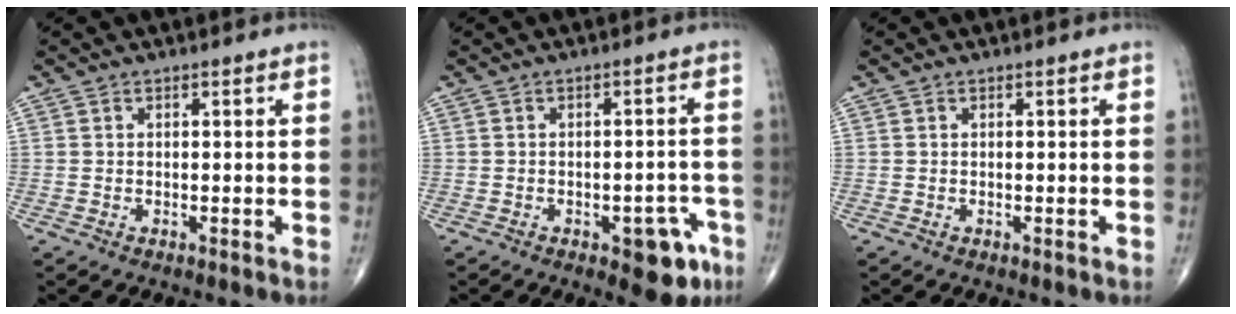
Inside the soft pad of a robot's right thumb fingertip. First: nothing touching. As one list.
[{"total": 7.6, "force": [-3.8, 3.5, 5.6], "torque": [-0.040, 0.023, -0.040]}, {"total": 0.0}]